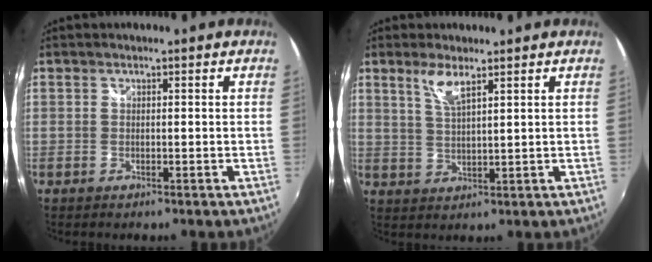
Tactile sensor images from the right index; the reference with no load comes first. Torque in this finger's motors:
{"motor_torque": [0.16, 0.10, 0.06, 0.03]}